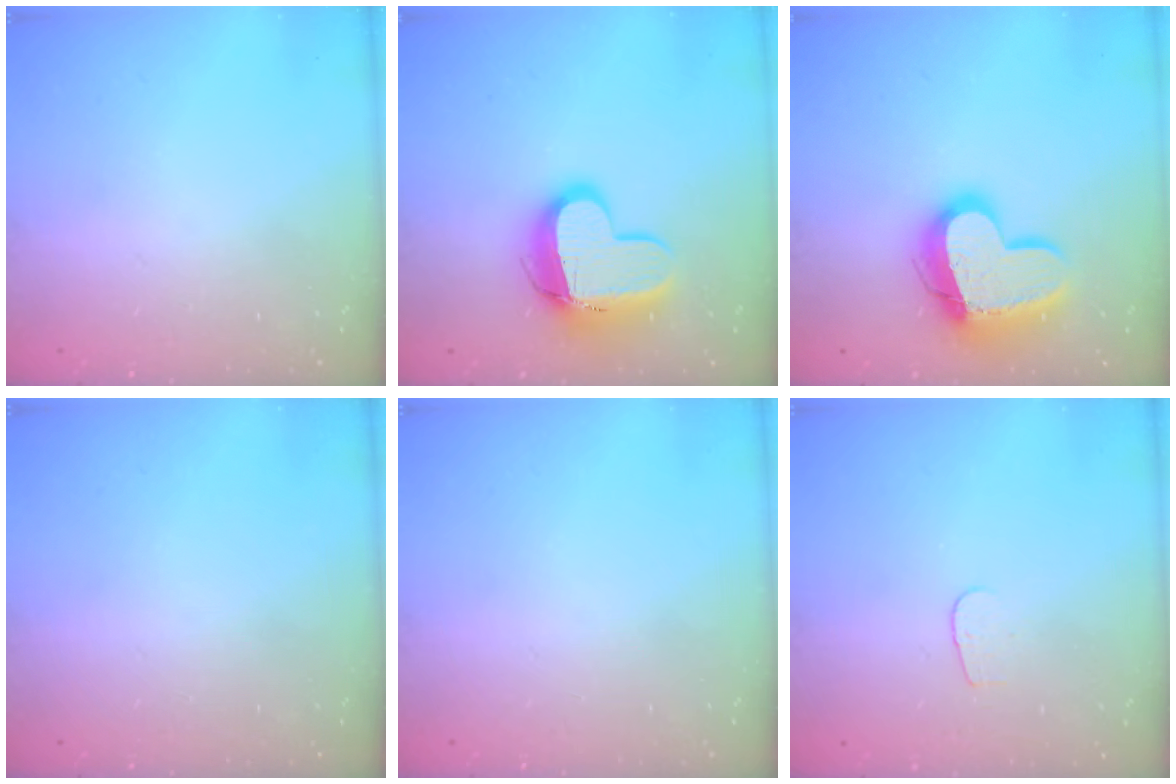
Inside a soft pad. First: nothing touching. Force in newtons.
{"total": 14.1, "press": 14.1, "slide": 1.1}
{"total": 16.9, "press": 16.8, "slide": 1.5}
{"total": 0.0}
{"total": 0.0}
{"total": 3.1, "press": 3.1, "slide": 0.2}